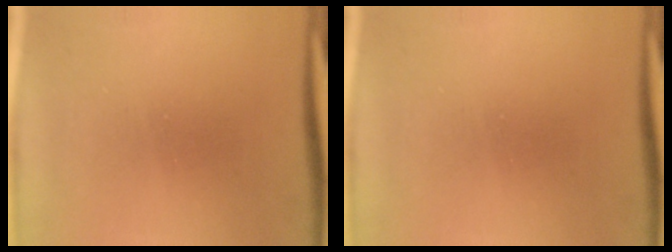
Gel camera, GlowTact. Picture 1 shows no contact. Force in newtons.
{"total": 0.0}